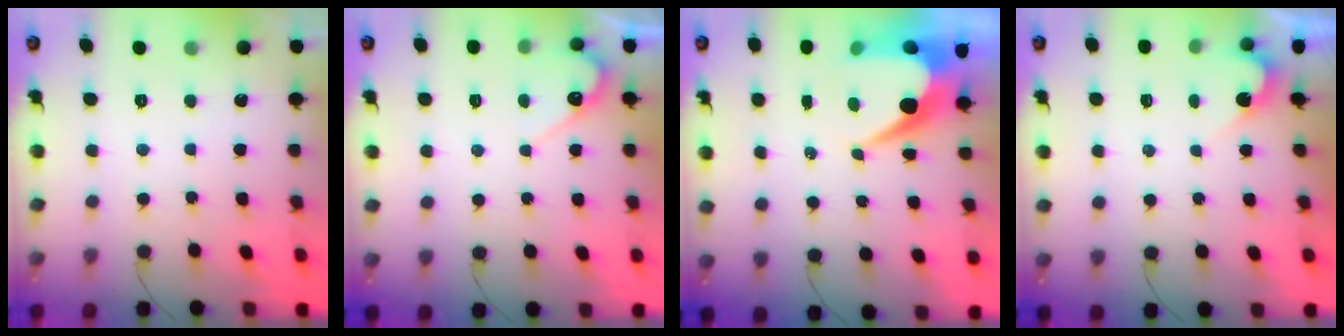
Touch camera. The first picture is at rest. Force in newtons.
{"total": 6.3, "press": 6.3, "slide": 0.3}
{"total": 9.9, "press": 9.9, "slide": 0.8}
{"total": 2.7, "press": 2.7, "slide": 0.1}